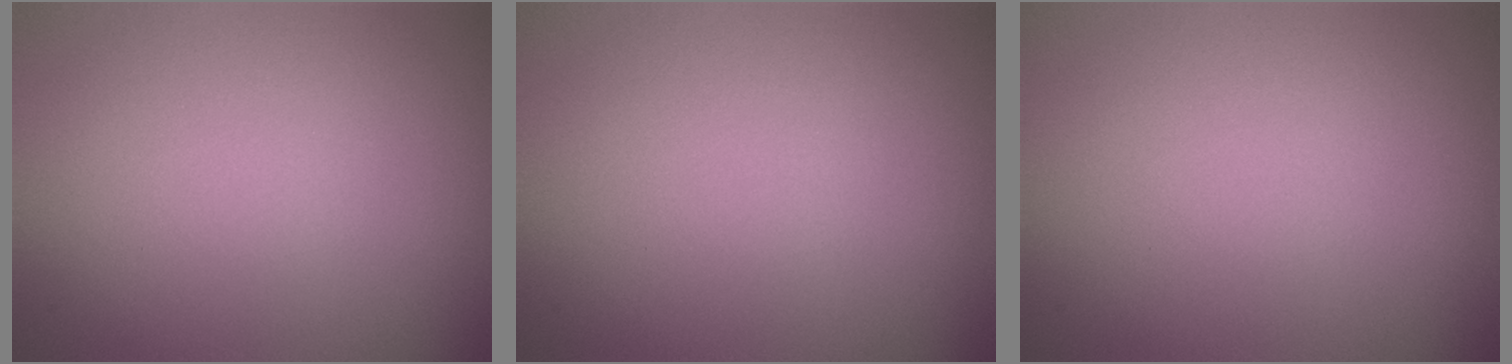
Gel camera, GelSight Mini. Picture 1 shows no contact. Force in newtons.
{"total": 0.0}
{"total": 0.0}